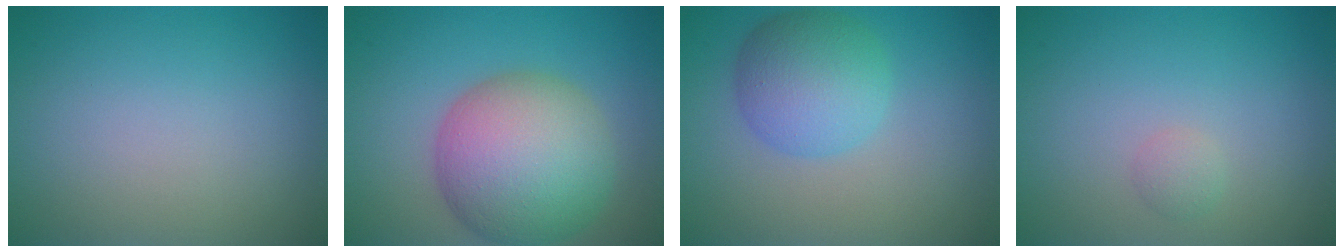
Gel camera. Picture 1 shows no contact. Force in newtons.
{"total": 10.3, "press": 10.2, "slide": 0.5}
{"total": 5.2, "press": 5.2, "slide": 0.1}
{"total": 0.9, "press": 0.9, "slide": 0.1}